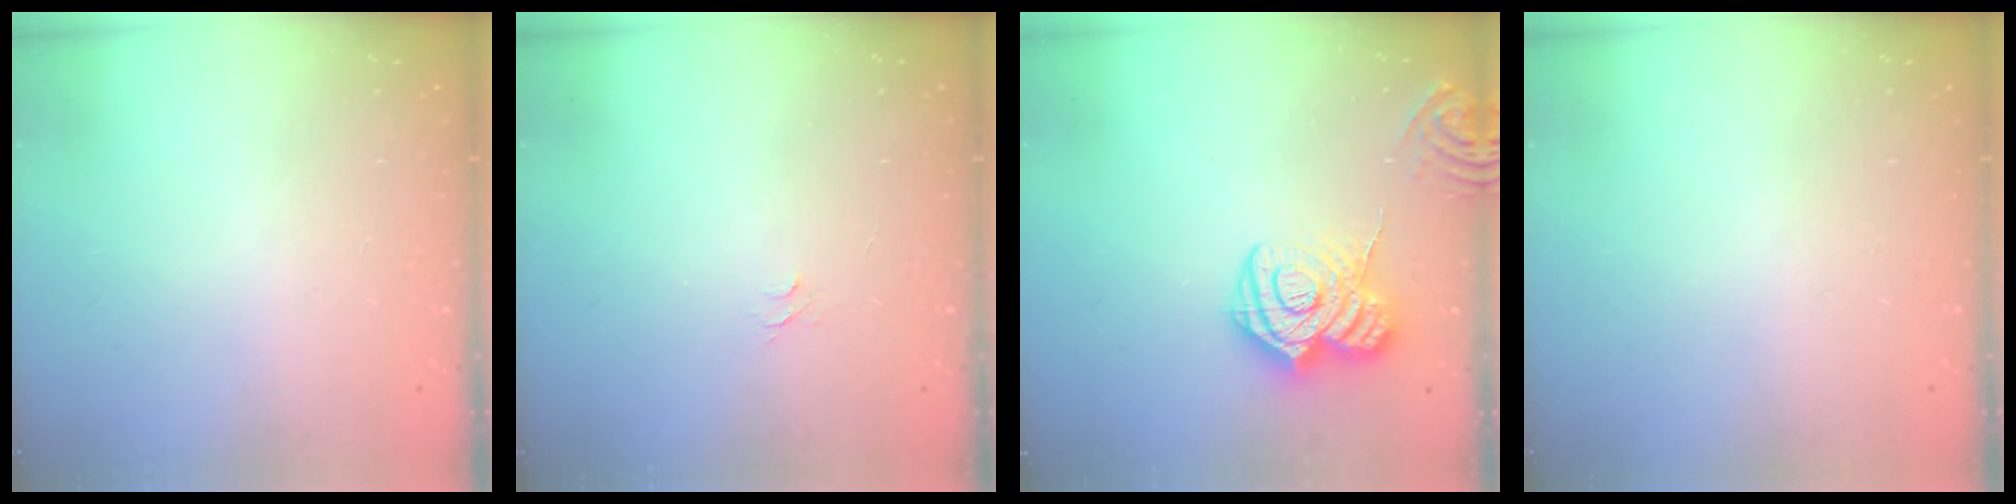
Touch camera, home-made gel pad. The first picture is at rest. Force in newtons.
{"total": 3.7, "press": 3.7, "slide": 0.4}
{"total": 16.0, "press": 15.9, "slide": 1.7}
{"total": 0.0}